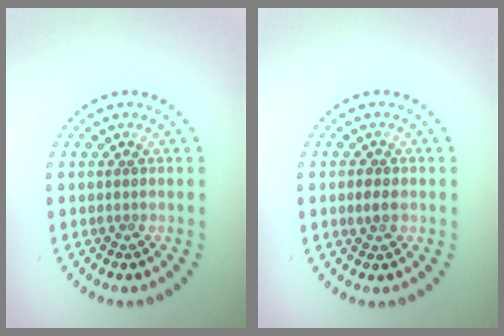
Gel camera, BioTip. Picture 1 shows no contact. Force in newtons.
{"total": 1.5, "press": 1.5, "slide": 0.1}